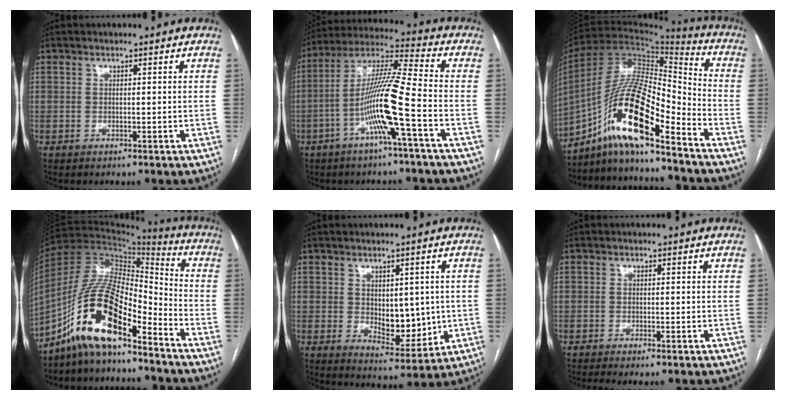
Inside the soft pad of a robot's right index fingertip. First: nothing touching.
{"total": 13.0, "force": [-4.5, -0.9, 12.1], "torque": [-0.235, 0.009, -0.091]}
{"total": 16.8, "force": [-10.0, 2.9, 13.2], "torque": [-0.250, 0.017, -0.175]}
{"total": 15.1, "force": [-9.8, 4.1, 10.7], "torque": [-0.210, 0.028, -0.178]}
{"total": 7.6, "force": [0.1, 3.9, 6.5], "torque": [-0.088, -0.004, 0.019]}
{"total": 2.2, "force": [-1.7, 0.0, 1.4], "torque": [-0.020, -0.003, -0.028]}